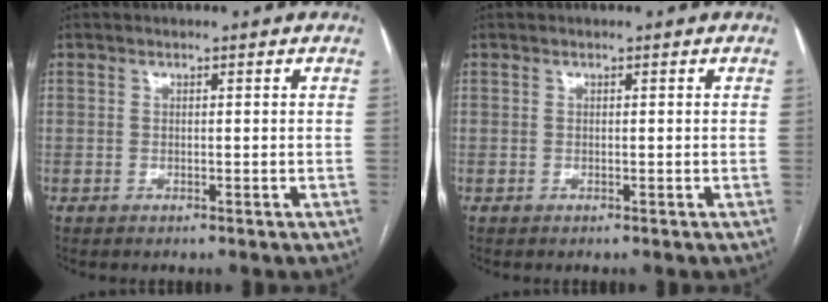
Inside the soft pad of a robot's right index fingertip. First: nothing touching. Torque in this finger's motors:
{"motor_torque": [0.00, 0.00, 0.00, 0.01]}